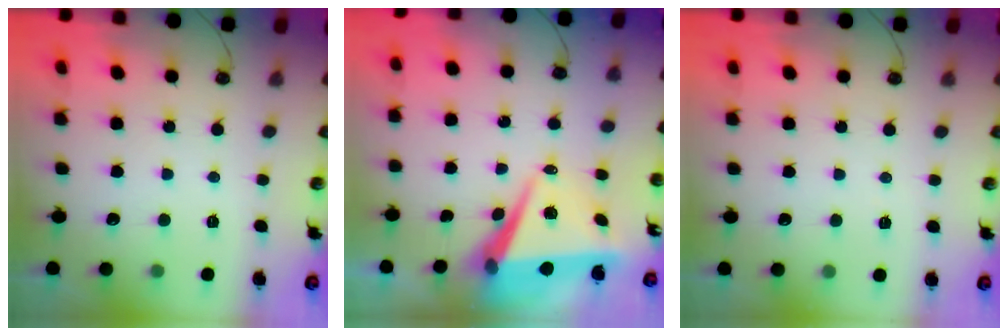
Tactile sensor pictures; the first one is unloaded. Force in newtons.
{"total": 8.0, "press": 6.8, "slide": 4.1}
{"total": 2.5, "press": 1.7, "slide": 1.8}